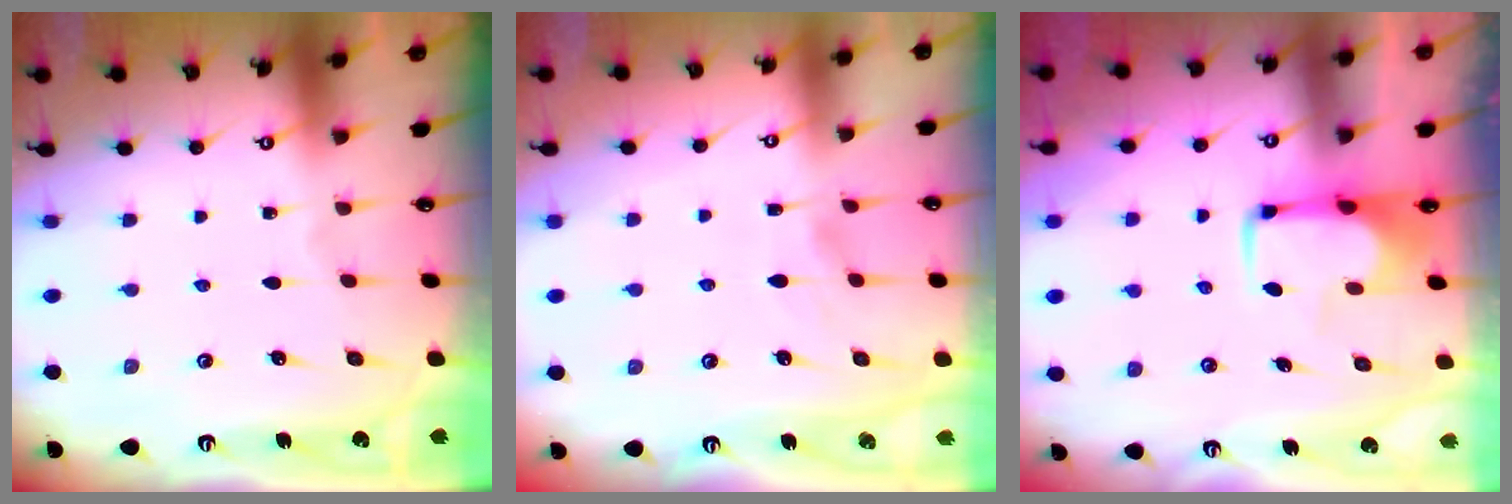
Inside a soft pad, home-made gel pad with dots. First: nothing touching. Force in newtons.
{"total": 1.7, "press": 1.4, "slide": 1.0}
{"total": 1.9, "press": 1.9, "slide": 0.5}